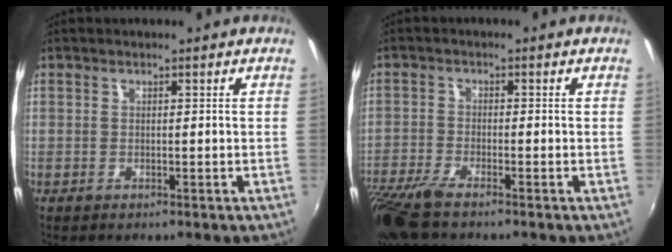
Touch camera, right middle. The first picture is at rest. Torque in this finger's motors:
{"motor_torque": [1.09, -1.05, 0.20, 0.12]}